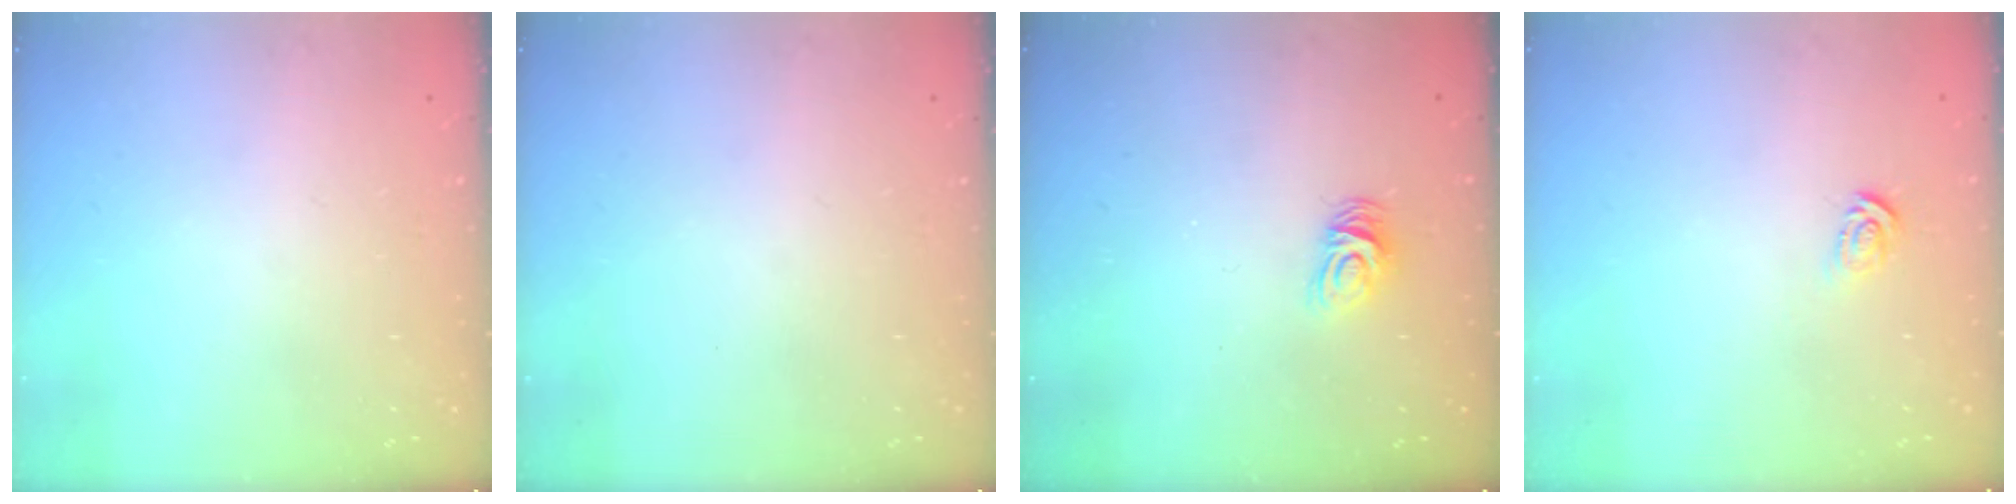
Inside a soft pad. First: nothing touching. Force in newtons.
{"total": 0.0}
{"total": 4.4, "press": 4.4, "slide": 0.2}
{"total": 3.1, "press": 3.1, "slide": 0.0}